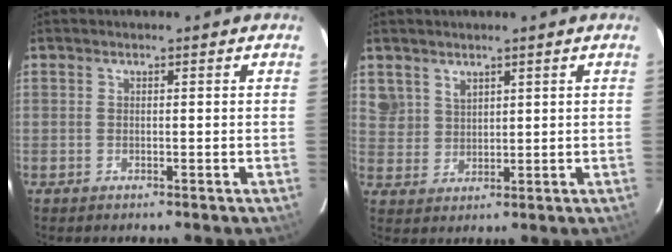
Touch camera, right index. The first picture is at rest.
{"total": 4.8, "force": [3.1, 3.6, 0.7], "torque": [-0.002, 0.012, 0.068]}